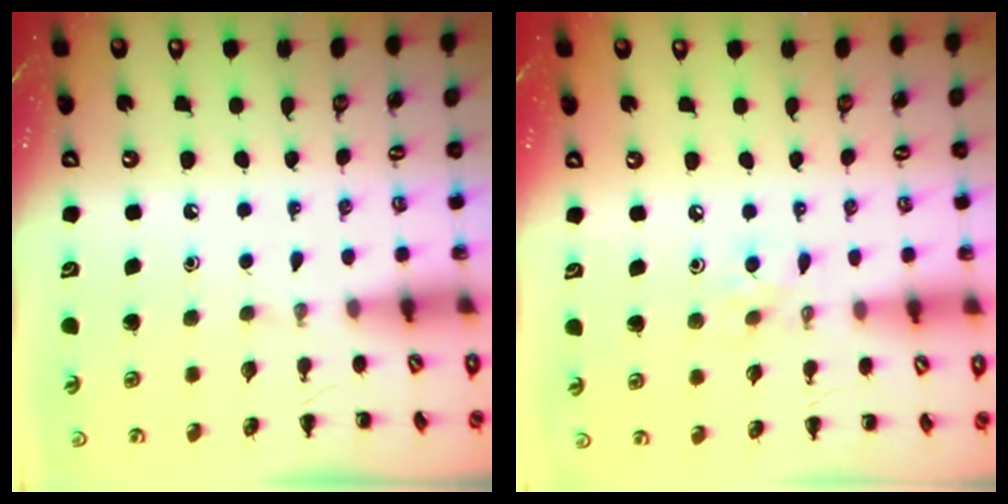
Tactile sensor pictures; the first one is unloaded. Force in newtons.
{"total": 6.1, "press": 5.7, "slide": 2.0}